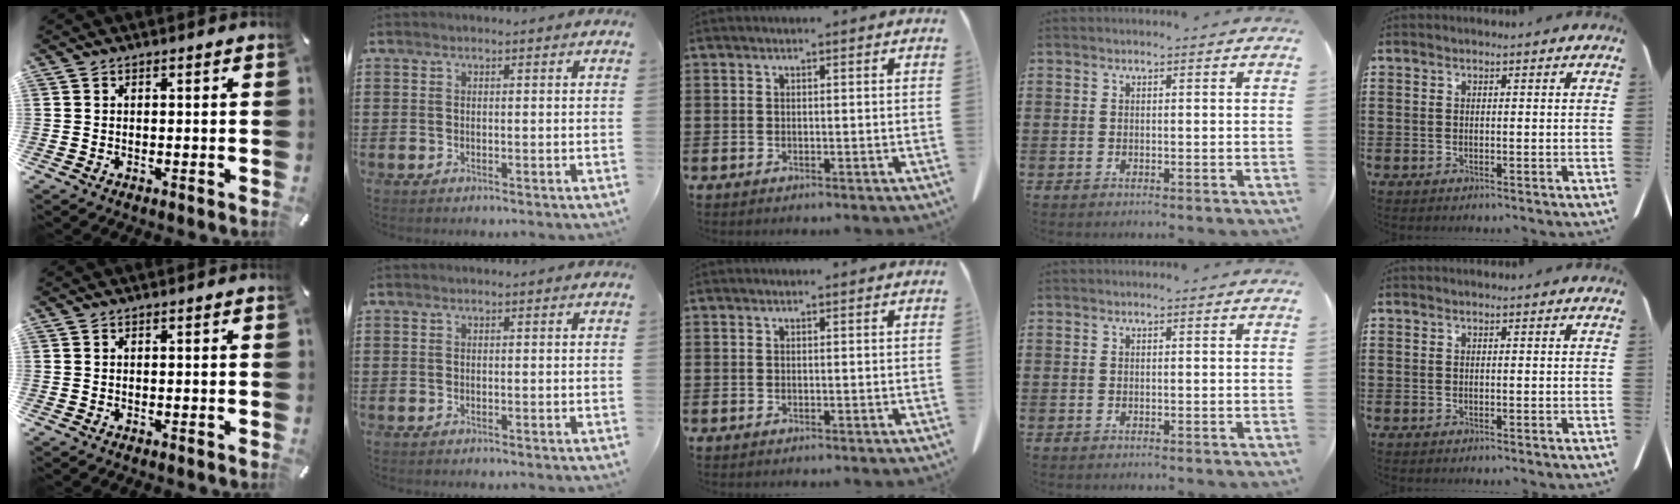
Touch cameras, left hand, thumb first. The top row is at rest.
{}